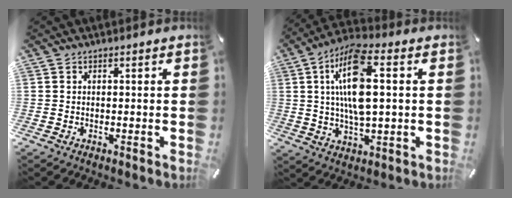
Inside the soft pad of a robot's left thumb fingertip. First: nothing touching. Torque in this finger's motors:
{"motor_torque": [2.24, 2.76, 1.50, -1.27, 0.69]}